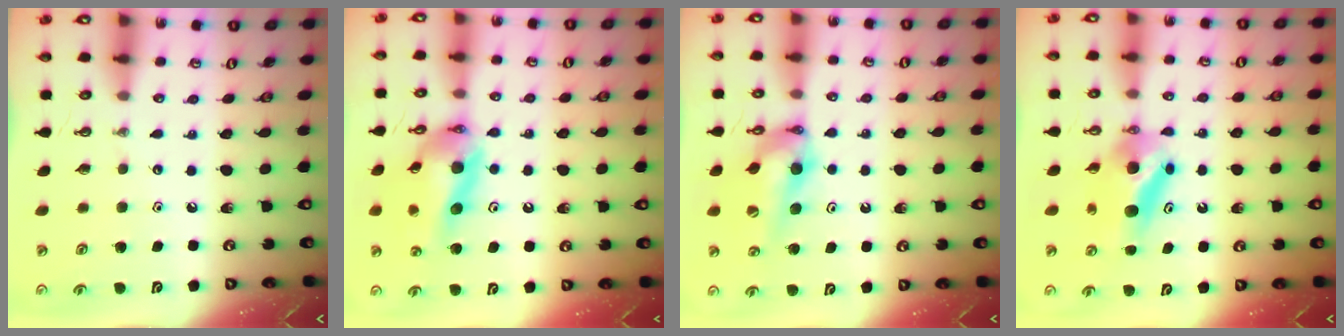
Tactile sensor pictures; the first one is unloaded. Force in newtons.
{"total": 15.6, "press": 15.4, "slide": 2.1}
{"total": 11.7, "press": 11.7, "slide": 1.2}
{"total": 6.5, "press": 6.4, "slide": 1.3}